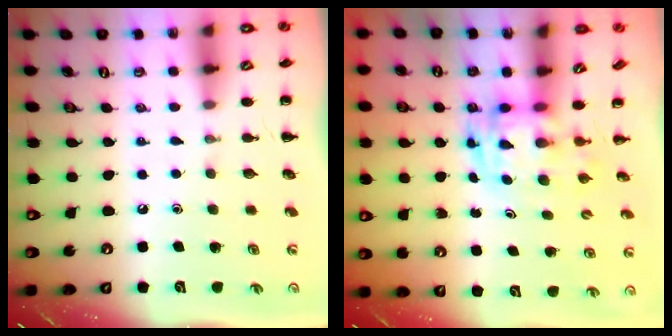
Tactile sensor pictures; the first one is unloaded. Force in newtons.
{"total": 2.9, "press": 2.9, "slide": 0.6}